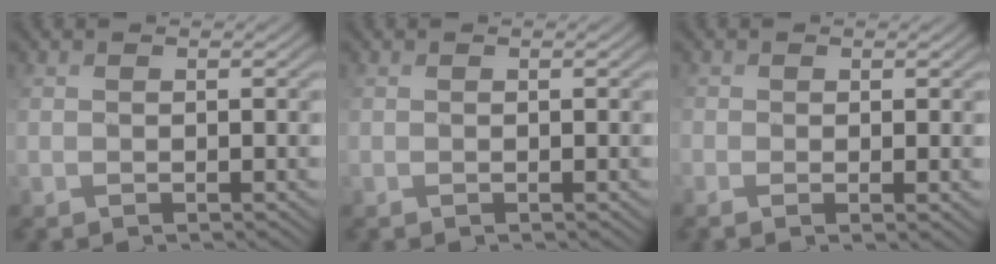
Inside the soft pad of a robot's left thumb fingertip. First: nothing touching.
{"total": 0.0}
{"total": 2.4, "force": [-0.6, 0.9, 2.1], "torque": [-0.040, -0.007, -0.003]}